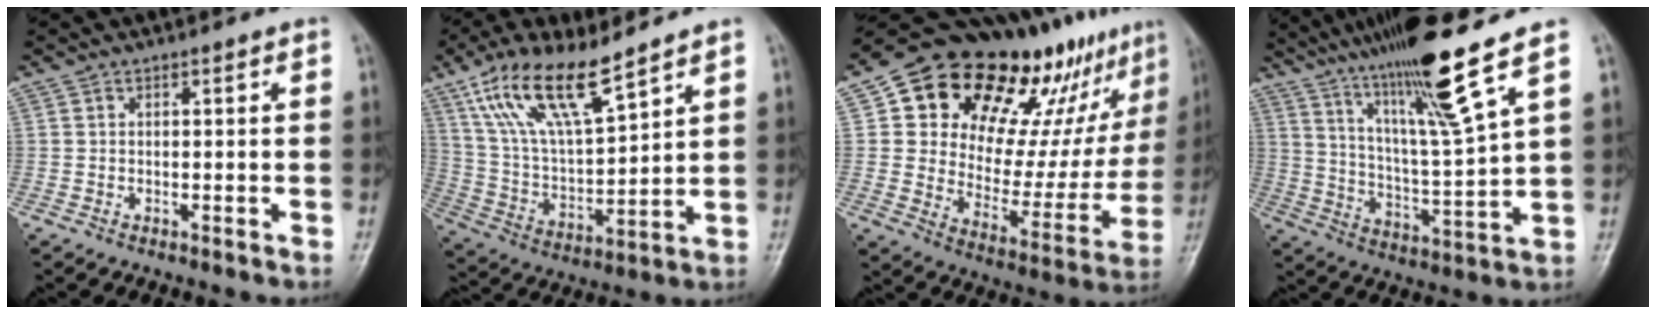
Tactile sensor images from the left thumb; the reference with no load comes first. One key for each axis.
{"total": 16.1, "fx": 10.6, "fy": 4.8, "fz": 11.1, "tx": -0.195, "ty": -0.043, "tz": 0.217}
{"total": 28.1, "fx": 17.3, "fy": 13.6, "fz": 17.5, "tx": -0.204, "ty": -0.040, "tz": 0.265}
{"total": 17.6, "fx": 11.7, "fy": 0.0, "fz": 13.1, "tx": -0.219, "ty": -0.062, "tz": 0.209}